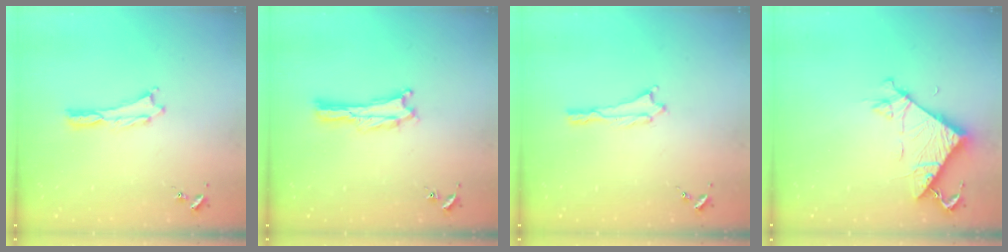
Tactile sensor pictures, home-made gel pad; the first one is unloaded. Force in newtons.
{"total": 0.0}
{"total": 0.0}
{"total": 7.5, "press": 7.5, "slide": 0.5}